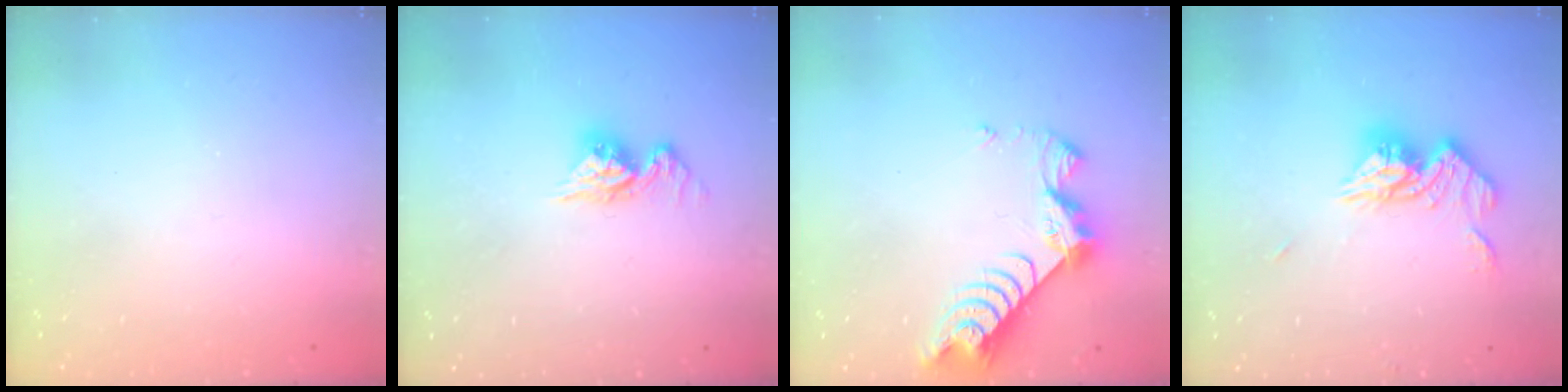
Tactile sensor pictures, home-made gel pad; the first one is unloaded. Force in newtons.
{"total": 8.7, "press": 8.7, "slide": 0.9}
{"total": 8.4, "press": 8.4, "slide": 0.8}
{"total": 12.5, "press": 12.5, "slide": 1.2}